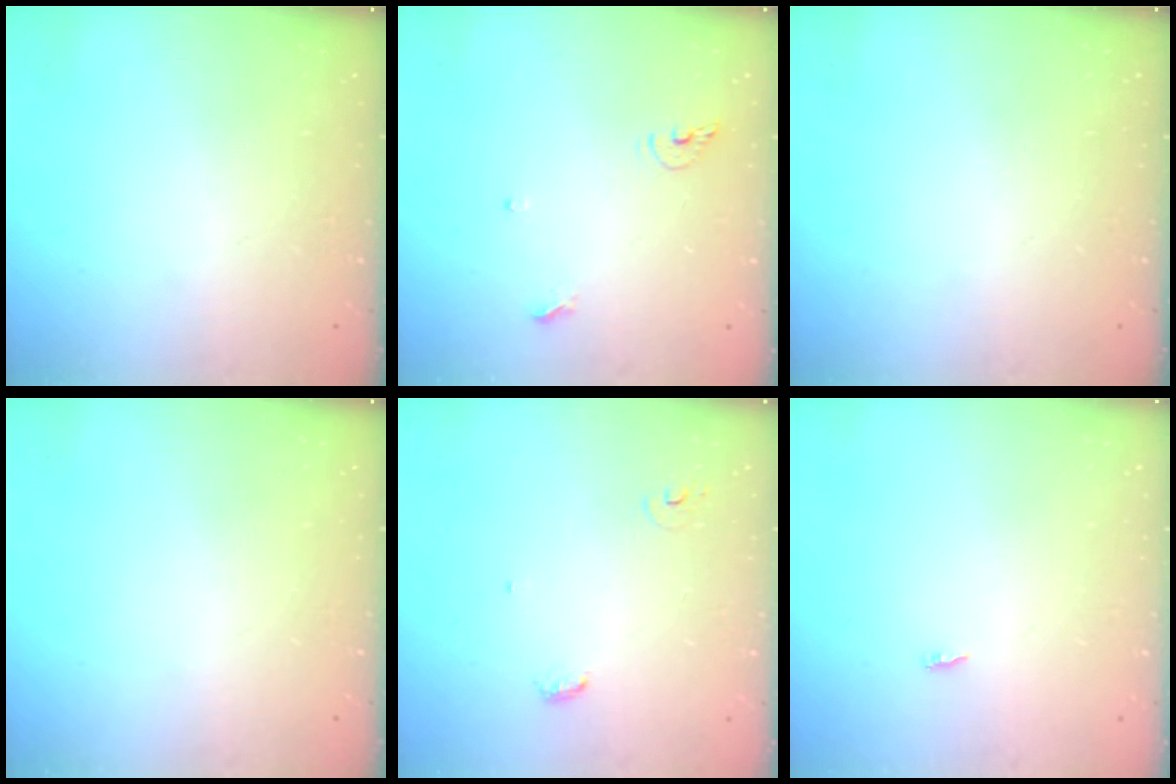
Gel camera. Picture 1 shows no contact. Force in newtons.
{"total": 6.8, "press": 6.6, "slide": 1.2}
{"total": 0.0}
{"total": 0.0}
{"total": 3.7, "press": 3.7, "slide": 0.3}
{"total": 1.8, "press": 1.8, "slide": 0.2}